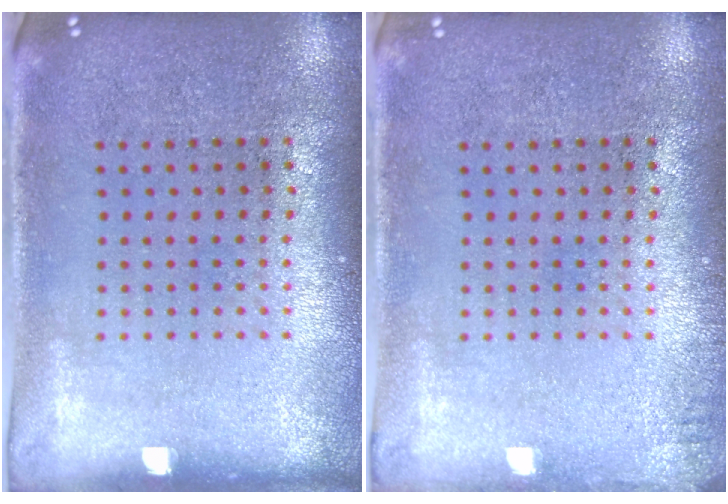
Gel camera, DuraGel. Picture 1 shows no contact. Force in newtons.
{"total": 0.9, "press": 0.9, "slide": 0.2}